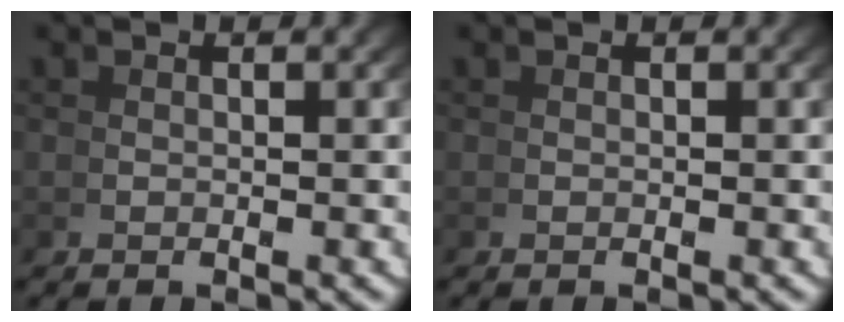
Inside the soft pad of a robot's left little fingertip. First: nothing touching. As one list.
[{"total": 0.0}]